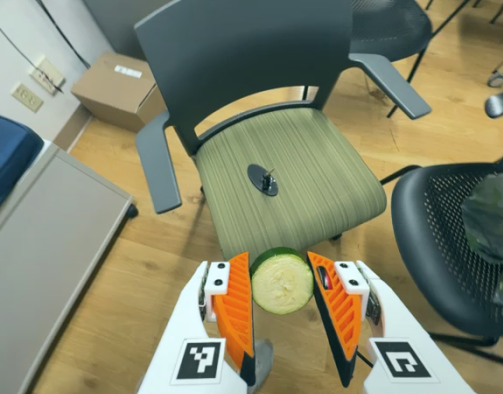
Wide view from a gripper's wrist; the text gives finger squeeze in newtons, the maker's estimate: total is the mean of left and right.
{"total": 8.9, "left": 9.1, "right": 8.7}